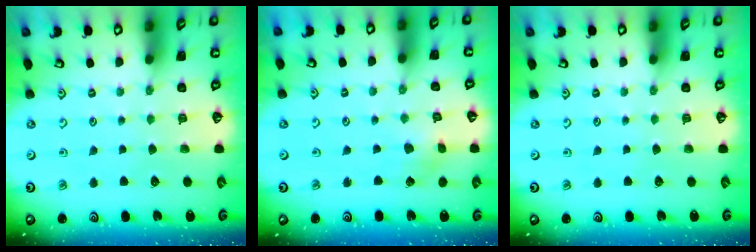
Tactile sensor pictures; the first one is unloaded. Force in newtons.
{"total": 2.9, "press": 2.9, "slide": 0.1}
{"total": 0.0}